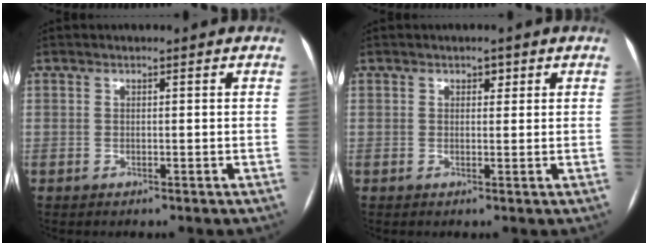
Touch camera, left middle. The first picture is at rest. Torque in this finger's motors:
{"motor_torque": [-0.01, 0.04, 0.01, -0.01]}